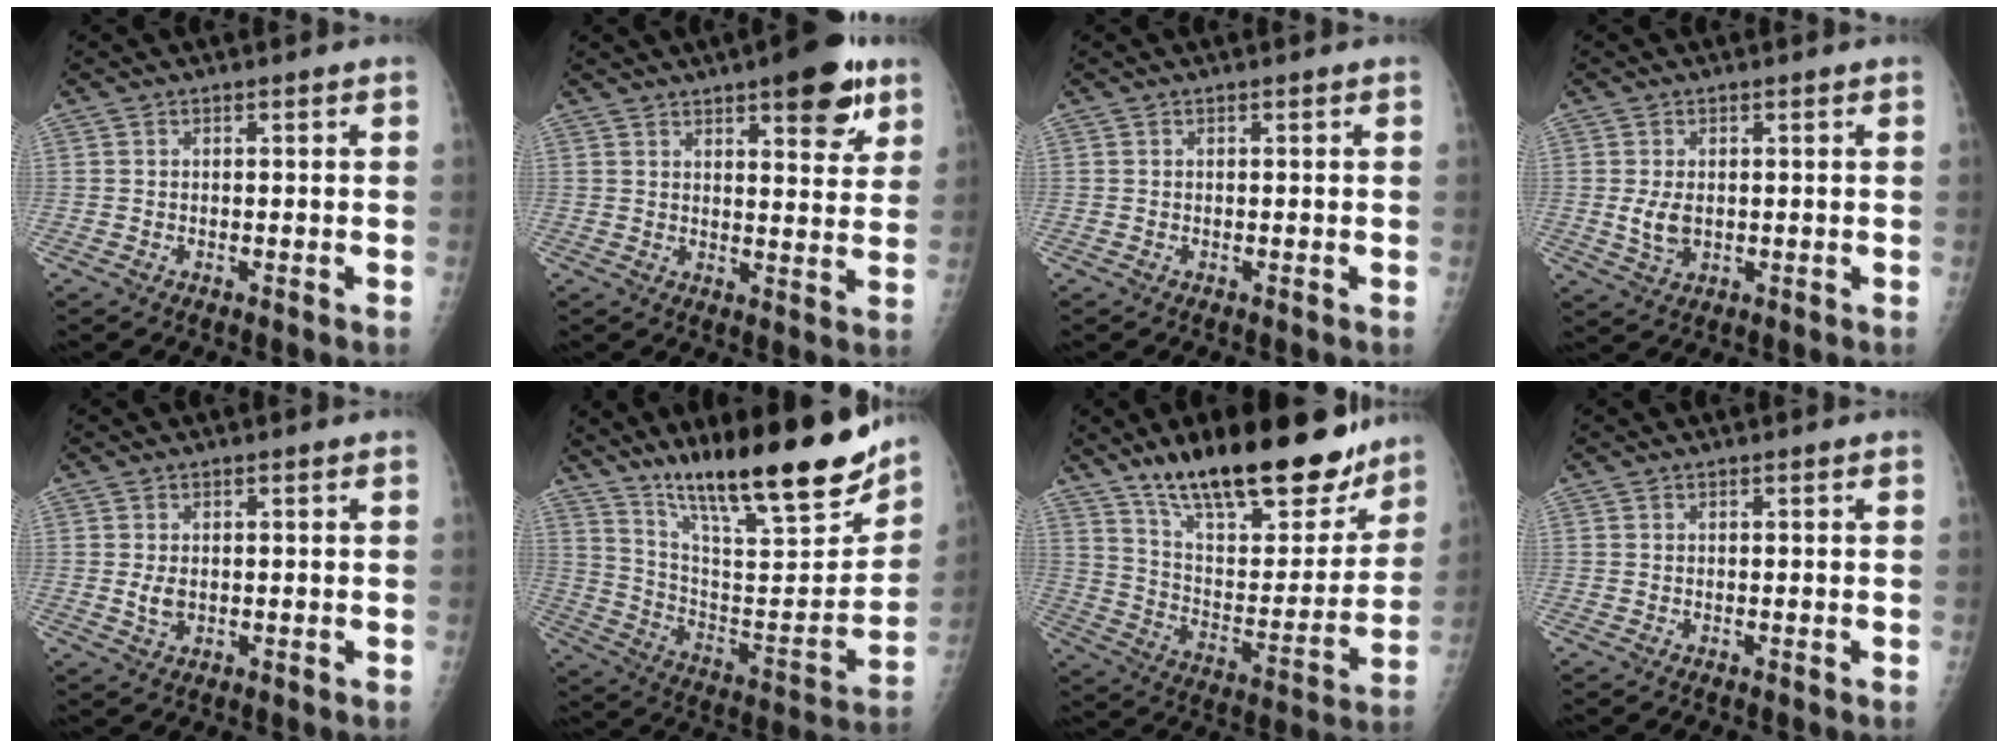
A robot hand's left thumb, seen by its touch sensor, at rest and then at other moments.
{"total": 11.9, "force": [6.9, 3.9, 8.9], "torque": [-0.086, -0.030, 0.089]}
{"total": 0.0}
{"total": 4.0, "force": [0.2, 2.5, 3.1], "torque": [-0.057, -0.009, 0.010]}
{"total": 2.6, "force": [0.3, 1.7, 1.9], "torque": [-0.032, -0.007, 0.011]}
{"total": 25.8, "force": [18.5, 5.2, 17.2], "torque": [-0.249, -0.079, 0.307]}
{"total": 27.5, "force": [19.9, 9.6, 16.4], "torque": [-0.210, -0.083, 0.314]}
{"total": 0.0}